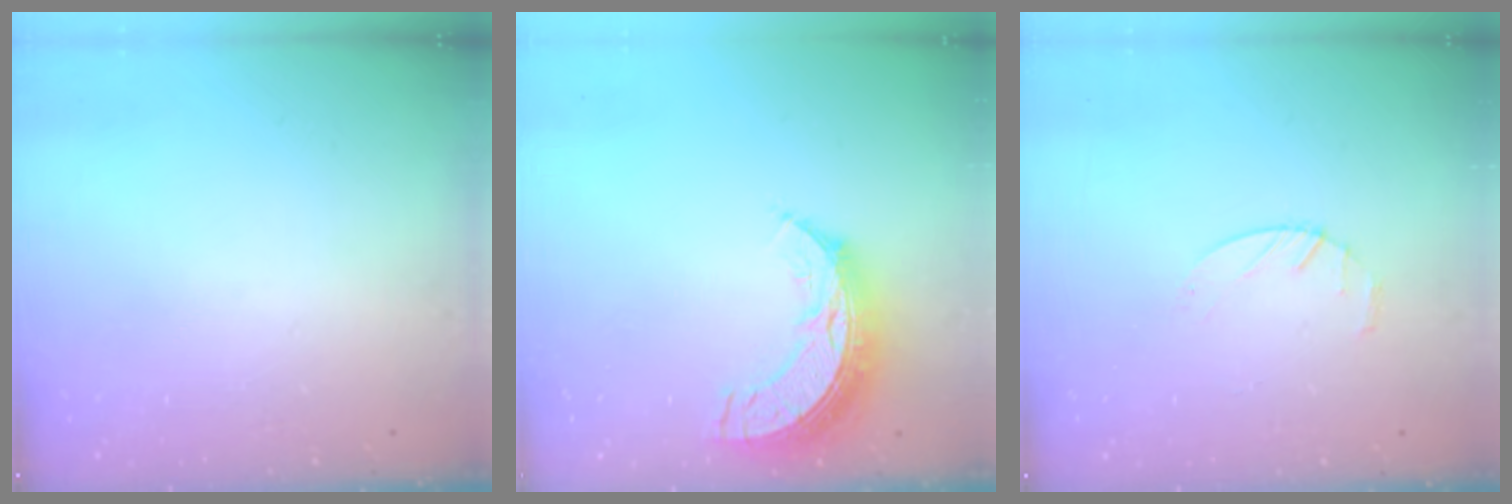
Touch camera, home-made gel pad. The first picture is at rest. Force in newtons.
{"total": 10.5, "press": 10.4, "slide": 0.9}
{"total": 2.4, "press": 2.3, "slide": 0.3}